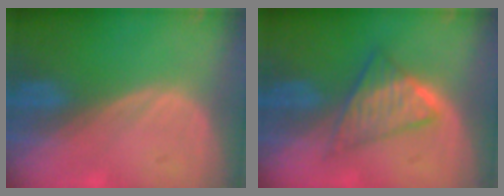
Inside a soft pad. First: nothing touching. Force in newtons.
{"total": 6.2, "press": 5.8, "slide": 2.1}